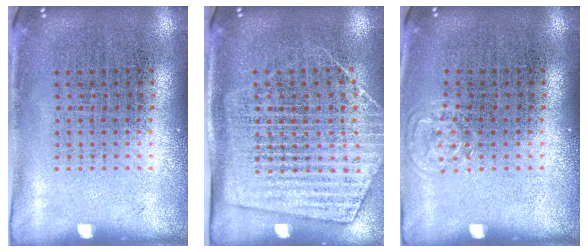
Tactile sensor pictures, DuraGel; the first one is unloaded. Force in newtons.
{"total": 1.9, "press": 1.6, "slide": 0.9}
{"total": 0.6, "press": 0.6, "slide": 0.1}